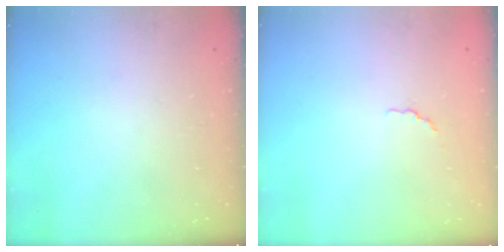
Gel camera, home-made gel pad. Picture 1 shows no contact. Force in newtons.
{"total": 1.4, "press": 1.2, "slide": 0.6}